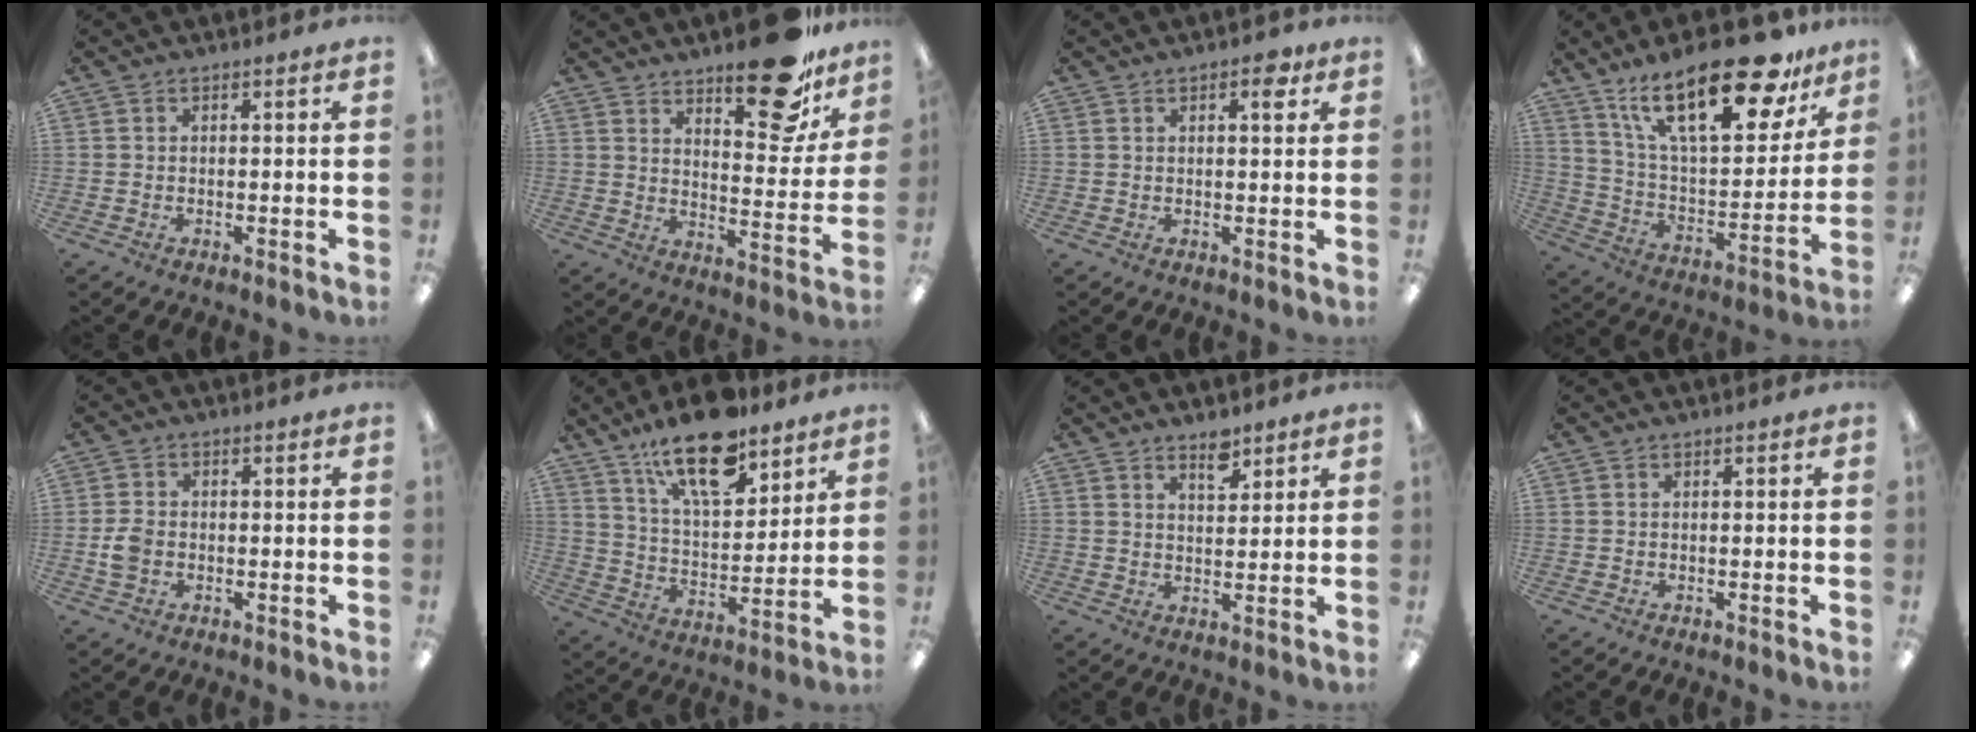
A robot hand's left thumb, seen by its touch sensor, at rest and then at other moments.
{"total": 18.3, "force": [13.5, 6.5, 10.5], "torque": [-0.130, -0.090, 0.218]}
{"total": 3.3, "force": [1.9, 1.2, 2.4], "torque": [-0.027, -0.006, 0.027]}
{"total": 27.1, "force": [18.0, 9.7, 17.8], "torque": [-0.289, -0.104, 0.305]}
{"total": 4.0, "force": [-0.8, 3.0, 2.6], "torque": [-0.052, 0.005, -0.014]}
{"total": 18.1, "force": [13.2, 7.0, 10.3], "torque": [-0.166, -0.071, 0.223]}
{"total": 5.1, "force": [4.0, 2.0, 2.5], "torque": [-0.025, -0.026, 0.067]}
{"total": 0.0}